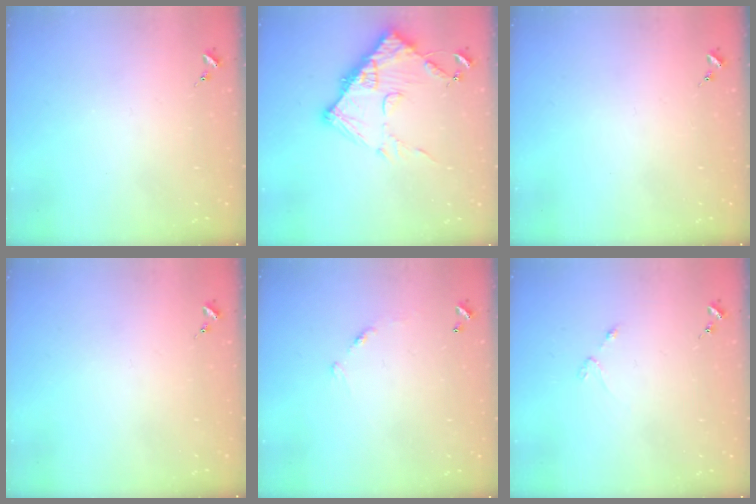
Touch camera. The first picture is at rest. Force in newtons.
{"total": 13.1, "press": 13.1, "slide": 1.4}
{"total": 0.0}
{"total": 0.0}
{"total": 6.8, "press": 6.8, "slide": 0.4}
{"total": 2.3, "press": 2.3, "slide": 0.3}